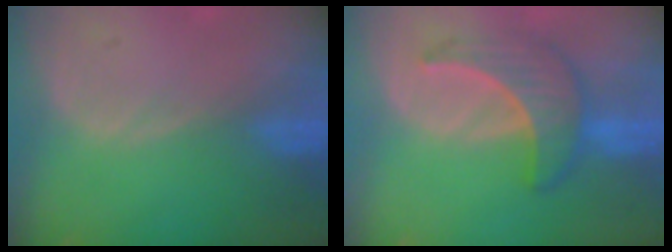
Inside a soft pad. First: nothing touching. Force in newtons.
{"total": 6.5, "press": 6.4, "slide": 1.2}